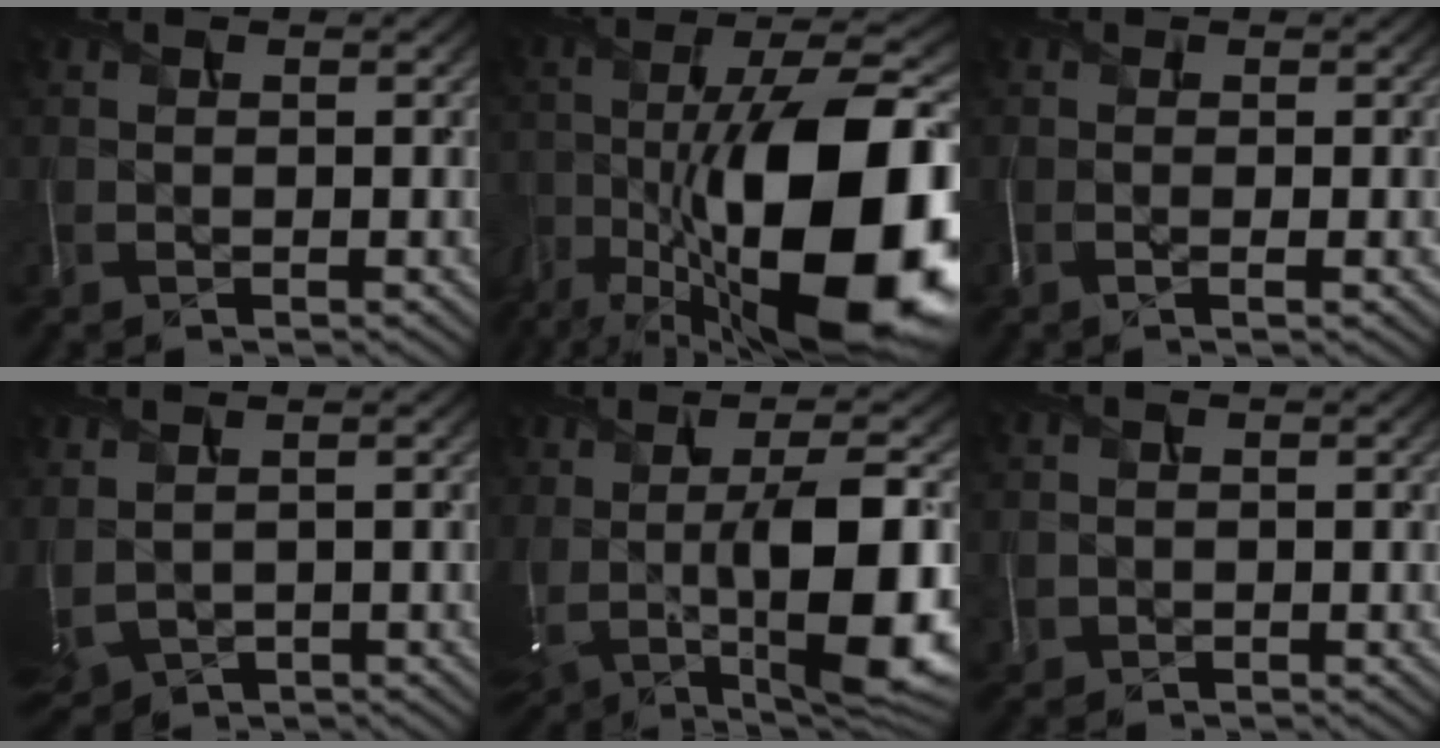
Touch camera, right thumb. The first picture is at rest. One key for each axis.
{"total": 20.2, "fx": -7.6, "fy": 7.9, "fz": 17.0, "tx": -0.280, "ty": -0.013, "tz": -0.123}
{"total": 1.5, "fx": -0.4, "fy": 0.3, "fz": 1.5, "tx": -0.028, "ty": -0.001, "tz": -0.010}
{"total": 4.4, "fx": 1.7, "fy": 2.6, "fz": 3.1, "tx": -0.102, "ty": 0.008, "tz": 0.046}
{"total": 14.6, "fx": -0.4, "fy": 5.1, "fz": 13.7, "tx": -0.230, "ty": -0.007, "tz": 0.012}
{"total": 0.6, "fx": -0.2, "fy": 0.4, "fz": -0.5, "tx": 0.005, "ty": -0.007, "tz": 0.000}